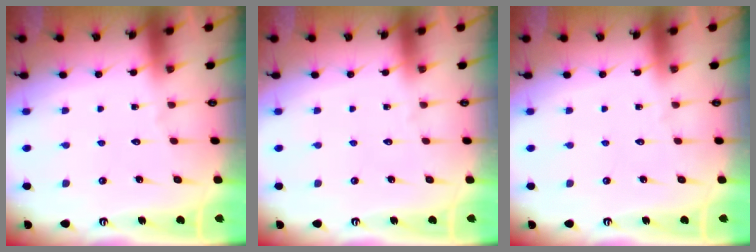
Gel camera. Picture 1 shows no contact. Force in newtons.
{"total": 0.0}
{"total": 0.0}